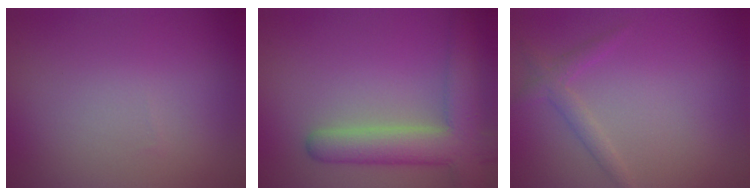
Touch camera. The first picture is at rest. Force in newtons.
{"total": 6.2, "press": 6.1, "slide": 0.4}
{"total": 1.6, "press": 1.6, "slide": 0.1}